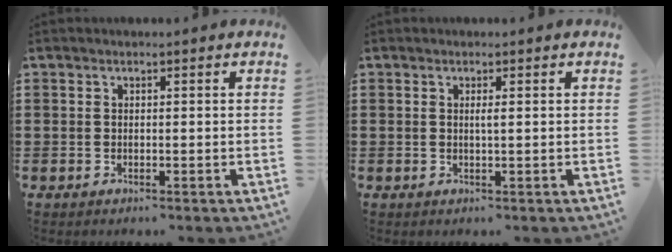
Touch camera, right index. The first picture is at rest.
{"total": 0.9, "force": [0.2, 0.0, 0.9], "torque": [-0.018, -0.002, 0.002]}